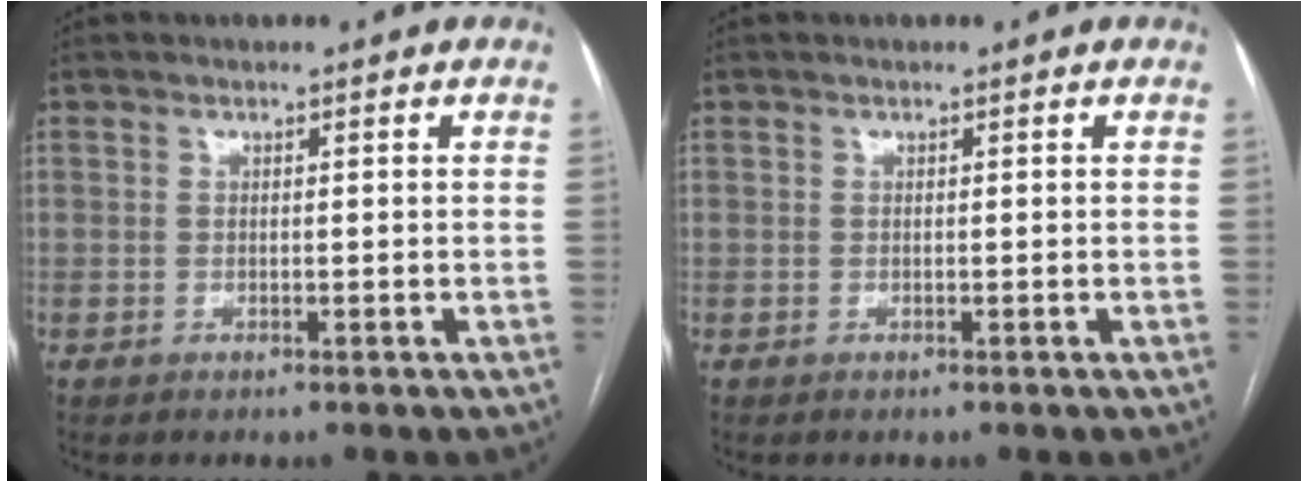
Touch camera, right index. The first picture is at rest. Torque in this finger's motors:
{"motor_torque": [0.00, 0.00, 0.00, 0.00]}